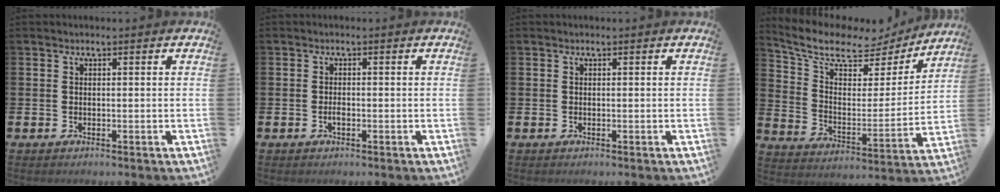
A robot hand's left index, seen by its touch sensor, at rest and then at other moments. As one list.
[{"total": 1.1, "force": [-0.4, 0.4, 0.9], "torque": [-0.013, -0.003, -0.009]}, {"total": 0.0}, {"total": 9.5, "force": [7.9, 3.9, 3.4], "torque": [-0.101, -0.055, 0.130]}]